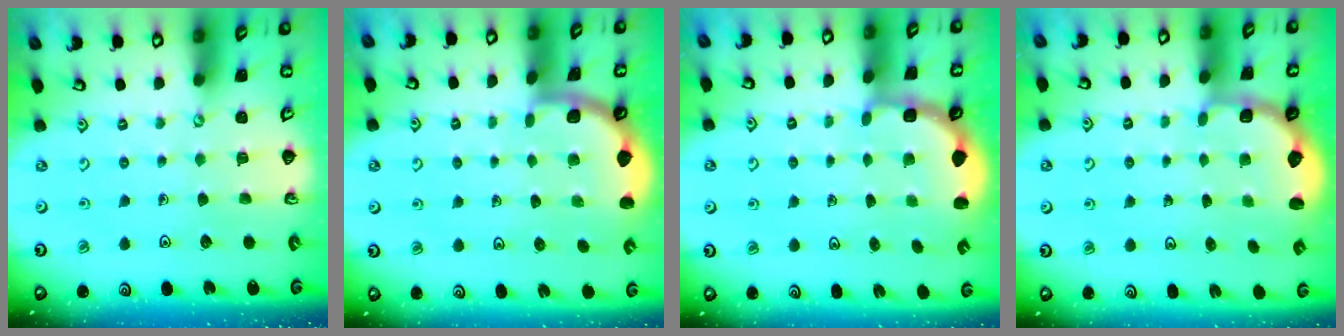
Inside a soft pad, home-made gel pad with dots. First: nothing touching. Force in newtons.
{"total": 1.9, "press": 1.9, "slide": 0.0}
{"total": 2.9, "press": 2.5, "slide": 1.4}
{"total": 2.7, "press": 2.3, "slide": 1.5}